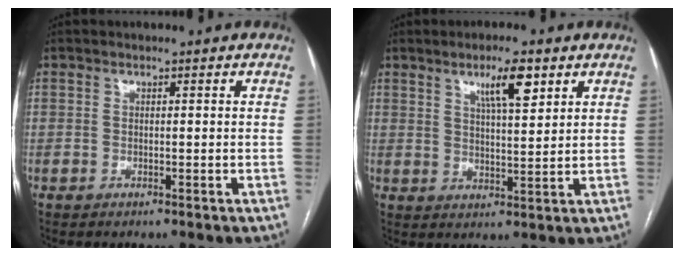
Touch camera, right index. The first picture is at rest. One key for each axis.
{"total": 6.5, "fx": 3.6, "fy": 1.2, "fz": 5.2, "tx": -0.090, "ty": 0.002, "tz": 0.061}